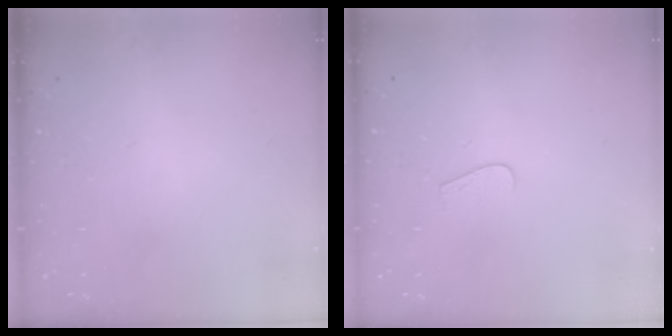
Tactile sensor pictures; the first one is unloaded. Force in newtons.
{"total": 3.1, "press": 3.1, "slide": 0.2}